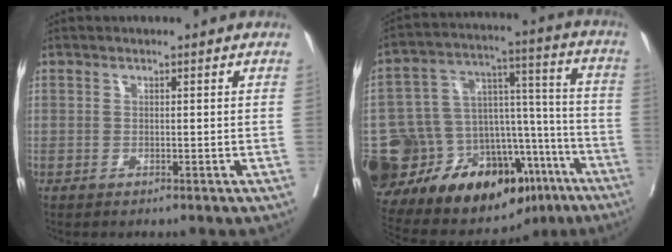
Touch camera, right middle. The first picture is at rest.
{"total": 32.1, "force": [-18.1, 16.1, 21.0], "torque": [-0.338, 0.029, -0.266]}